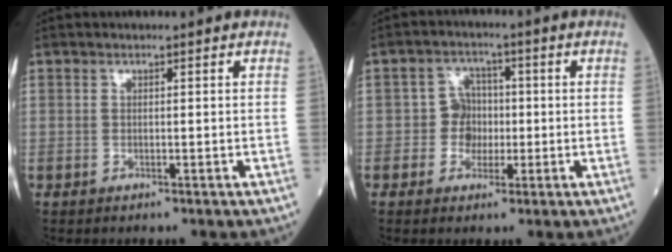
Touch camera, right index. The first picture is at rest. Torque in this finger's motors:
{"motor_torque": [-0.03, -0.03, 0.00, 0.00]}